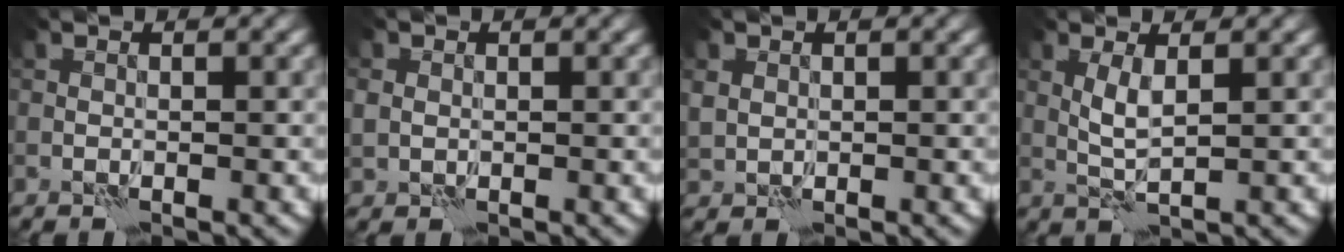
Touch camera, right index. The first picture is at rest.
{"total": 1.6, "force": [0.1, 1.5, 0.5], "torque": [-0.012, -0.001, 0.005]}
{"total": 1.6, "force": [0.5, 1.4, 0.4], "torque": [-0.014, -0.002, 0.008]}
{"total": 2.1, "force": [0.6, 0.3, 2.0], "torque": [-0.051, 0.001, 0.012]}